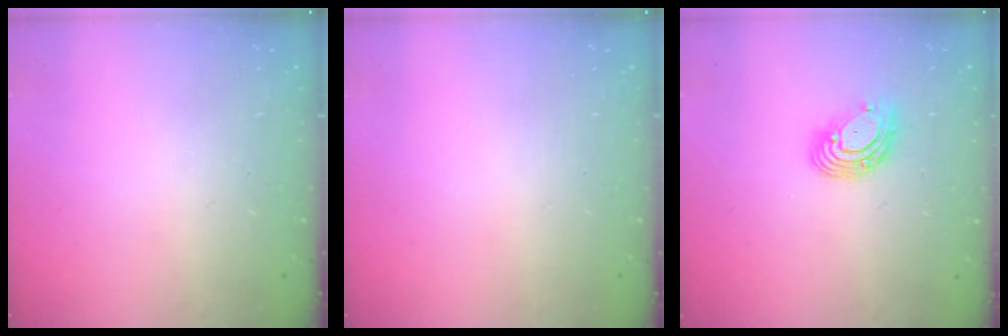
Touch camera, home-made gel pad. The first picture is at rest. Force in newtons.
{"total": 0.0}
{"total": 9.0, "press": 8.8, "slide": 1.9}